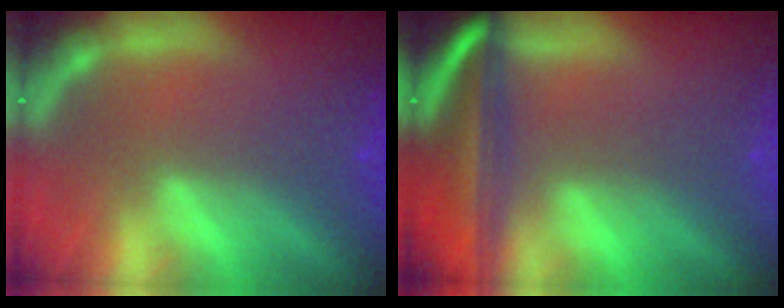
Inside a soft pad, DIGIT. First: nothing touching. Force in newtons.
{"total": 10.1}